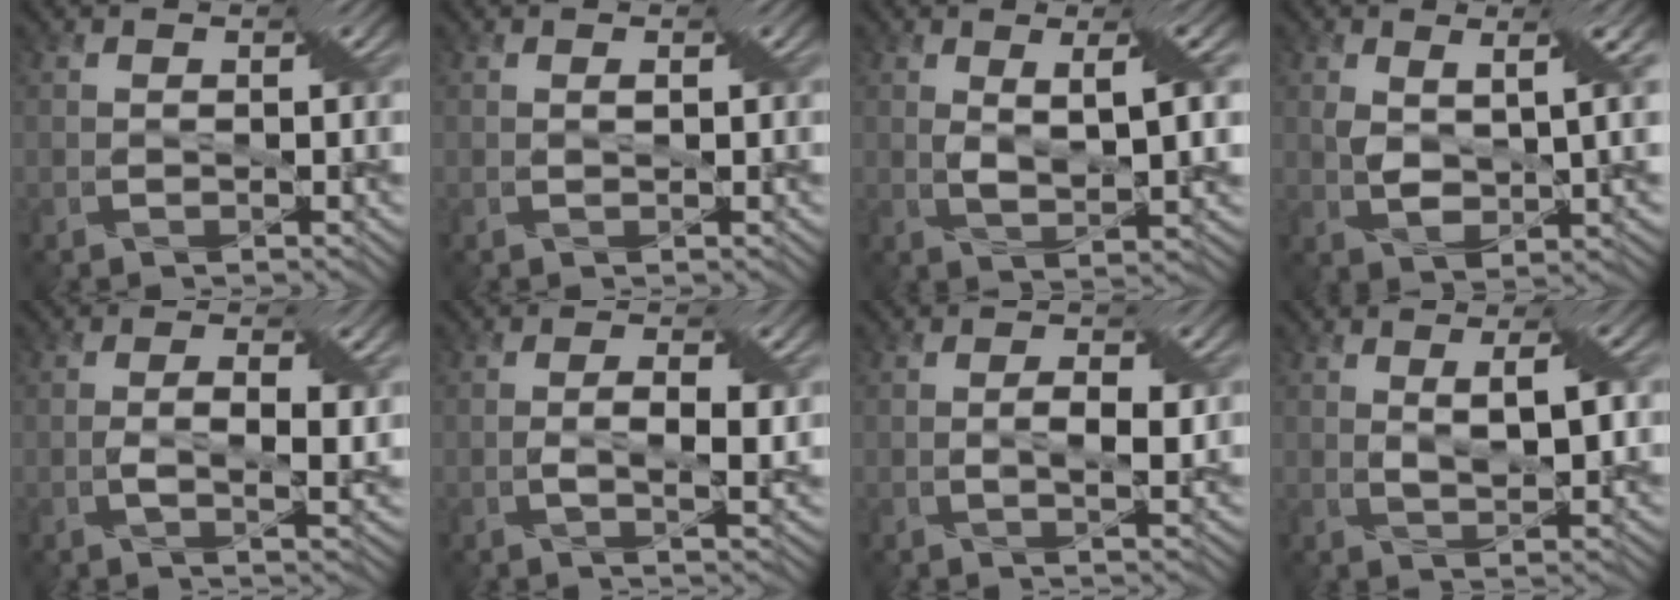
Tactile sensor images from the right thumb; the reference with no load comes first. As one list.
[{"total": 0.5, "force": [0.2, 0.2, 0.4], "torque": [-0.007, 0.000, 0.004]}, {"total": 4.0, "force": [1.6, 0.5, 3.6], "torque": [-0.067, 0.000, 0.032]}, {"total": 4.7, "force": [1.6, 1.6, 4.1], "torque": [-0.078, 0.000, 0.032]}, {"total": 3.7, "force": [0.0, 1.3, 3.5], "torque": [-0.063, -0.005, -0.001]}, {"total": 3.2, "force": [-0.1, 1.0, 3.0], "torque": [-0.055, -0.002, -0.003]}, {"total": 2.2, "force": [0.2, 0.7, 2.0], "torque": [-0.035, -0.001, 0.004]}, {"total": 2.8, "force": [1.3, 0.4, 2.5], "torque": [-0.042, -0.004, 0.027]}]